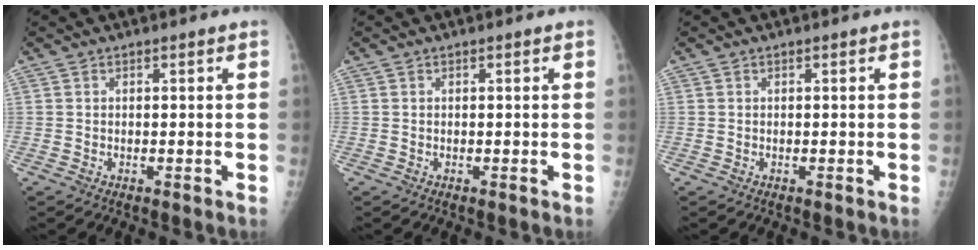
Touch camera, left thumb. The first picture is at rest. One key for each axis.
{"total": 0.0}
{"total": 0.0}